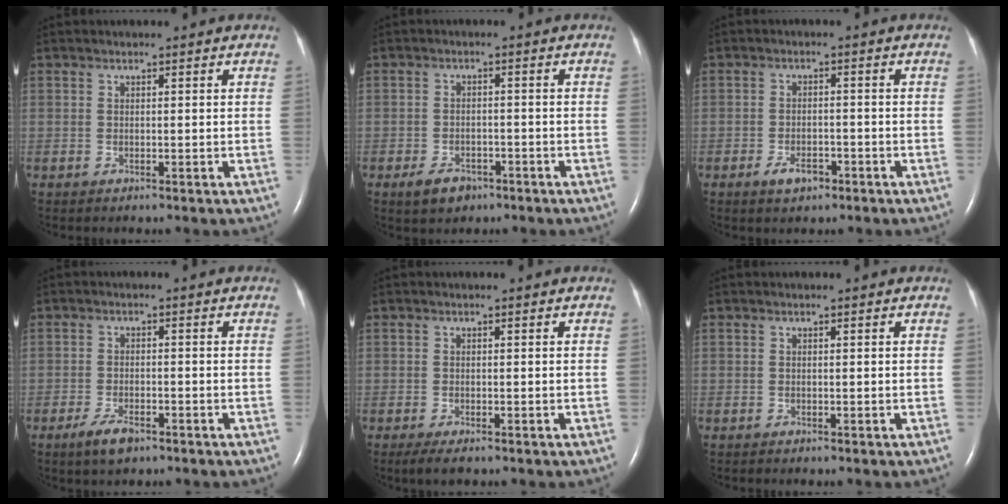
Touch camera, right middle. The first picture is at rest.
{"total": 3.9, "force": [-2.5, 2.4, 1.9], "torque": [-0.038, 0.001, -0.033]}
{"total": 3.4, "force": [-2.1, 1.7, 2.1], "torque": [-0.039, 0.002, -0.031]}
{"total": 3.9, "force": [-2.6, 1.4, 2.5], "torque": [-0.058, -0.004, -0.043]}
{"total": 2.6, "force": [-1.8, 0.7, 1.8], "torque": [-0.036, -0.007, -0.028]}
{"total": 0.0}